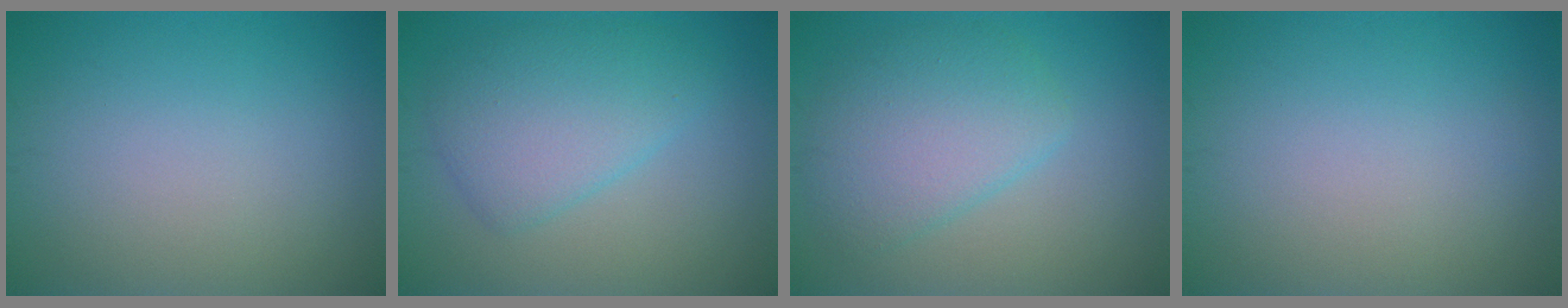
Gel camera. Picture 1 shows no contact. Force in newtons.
{"total": 4.7, "press": 4.7, "slide": 0.1}
{"total": 4.8, "press": 4.8, "slide": 0.3}
{"total": 0.0}